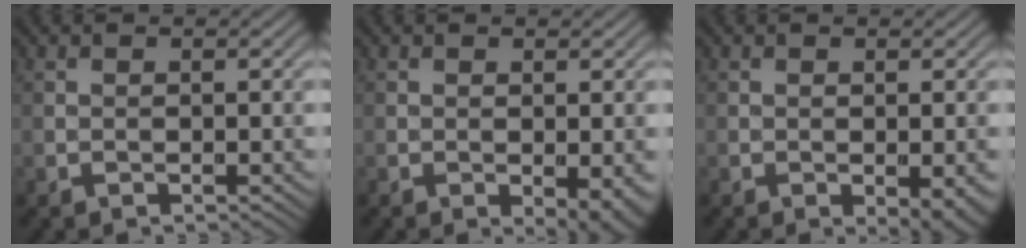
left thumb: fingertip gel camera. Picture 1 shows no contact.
{"total": 3.3, "force": [-1.1, 1.1, 2.9], "torque": [-0.039, -0.010, -0.011]}
{"total": 3.7, "force": [-1.5, 1.2, 3.2], "torque": [-0.045, -0.009, -0.016]}